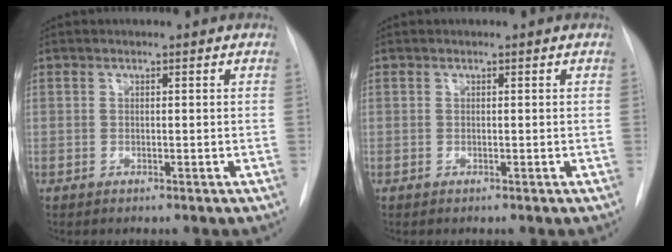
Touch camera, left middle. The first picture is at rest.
{"total": 0.0}